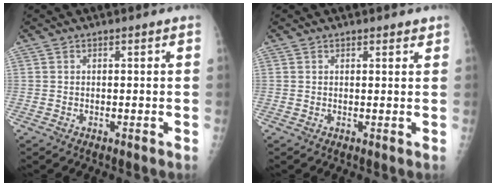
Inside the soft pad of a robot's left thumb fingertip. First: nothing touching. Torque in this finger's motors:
{"motor_torque": [-0.16, -0.03, -0.08, 0.02, 0.03]}